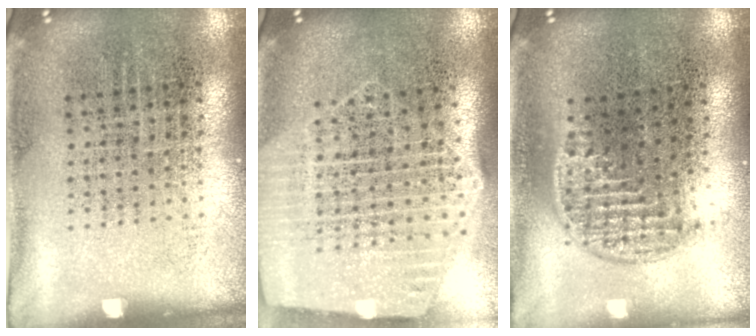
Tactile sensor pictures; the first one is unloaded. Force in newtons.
{"total": 2.6, "press": 2.2, "slide": 1.4}
{"total": 1.2, "press": 1.0, "slide": 0.7}